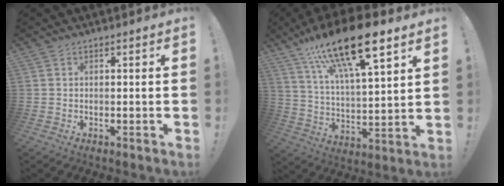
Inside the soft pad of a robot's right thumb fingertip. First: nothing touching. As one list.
[{"total": 20.7, "force": [12.5, 6.3, 15.3], "torque": [-0.267, -0.063, 0.204]}]